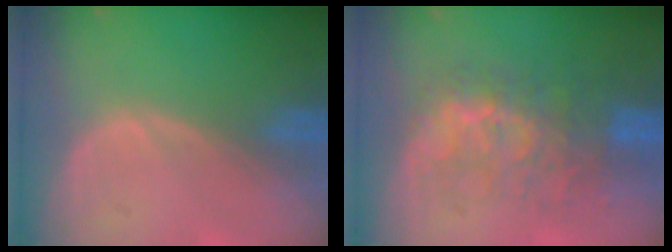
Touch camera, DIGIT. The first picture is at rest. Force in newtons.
{"total": 9.4, "press": 8.7, "slide": 3.4}